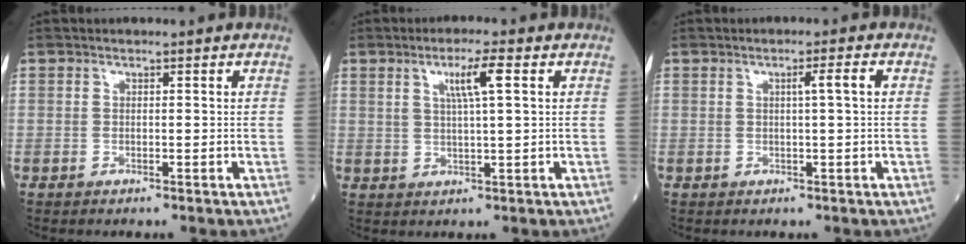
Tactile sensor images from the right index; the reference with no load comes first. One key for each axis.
{"total": 4.8, "fx": 1.9, "fy": 0.0, "fz": 4.4, "tx": -0.081, "ty": 0.004, "tz": 0.035}
{"total": 2.3, "fx": 0.5, "fy": -0.4, "fz": 2.2, "tx": -0.038, "ty": 0.003, "tz": 0.008}